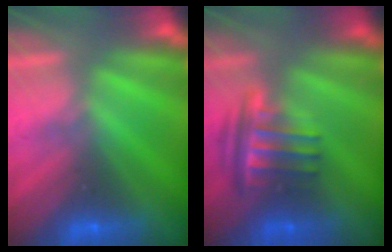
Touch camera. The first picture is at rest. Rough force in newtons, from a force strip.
{"total": 3.7}